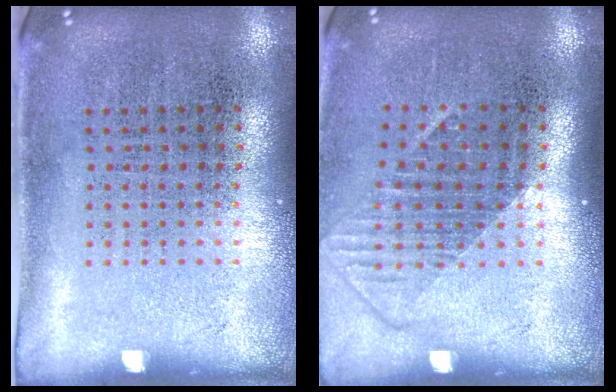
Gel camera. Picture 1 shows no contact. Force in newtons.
{"total": 1.3, "press": 1.0, "slide": 0.9}